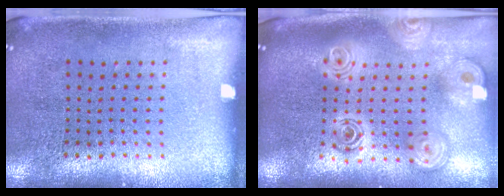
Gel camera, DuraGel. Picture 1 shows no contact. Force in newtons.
{"total": 2.5, "press": 1.9, "slide": 1.7}